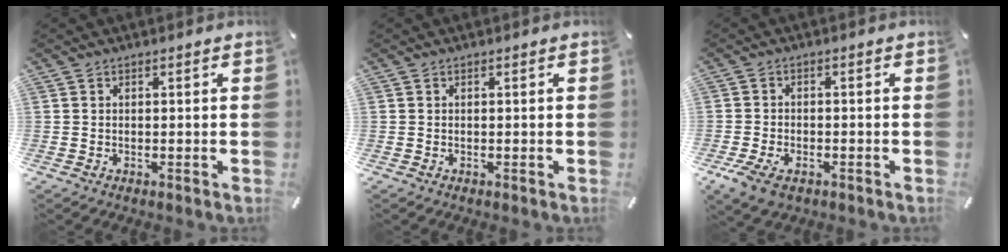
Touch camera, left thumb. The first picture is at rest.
{"total": 0.0}
{"total": 4.6, "force": [-2.2, 3.0, 2.8], "torque": [-0.063, 0.007, -0.043]}